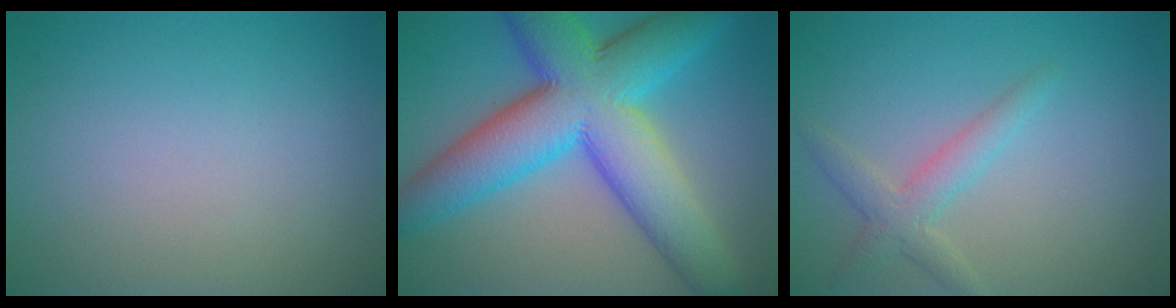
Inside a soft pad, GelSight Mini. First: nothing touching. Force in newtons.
{"total": 12.7, "press": 12.7, "slide": 0.2}
{"total": 2.5, "press": 2.5, "slide": 0.2}